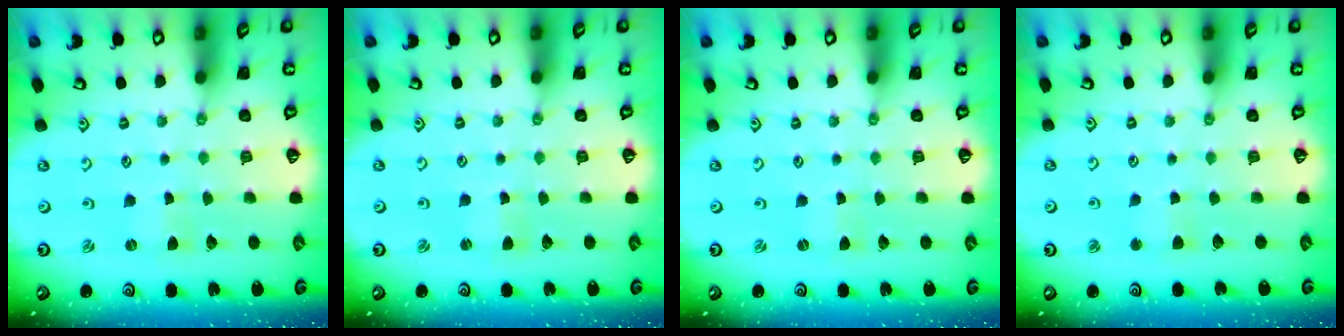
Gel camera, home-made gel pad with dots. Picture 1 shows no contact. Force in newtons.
{"total": 1.5, "press": 1.4, "slide": 0.3}
{"total": 0.0}
{"total": 2.8, "press": 2.8, "slide": 0.3}